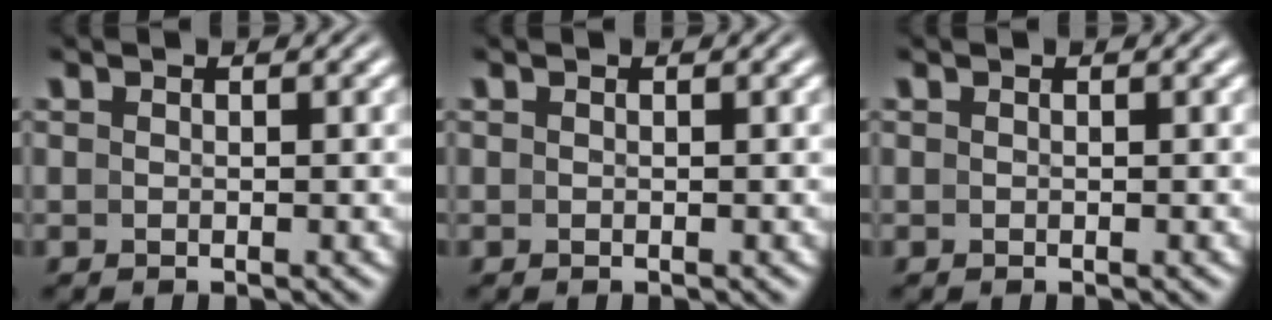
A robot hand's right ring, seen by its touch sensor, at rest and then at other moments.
{"total": 0.0}
{"total": 0.0}